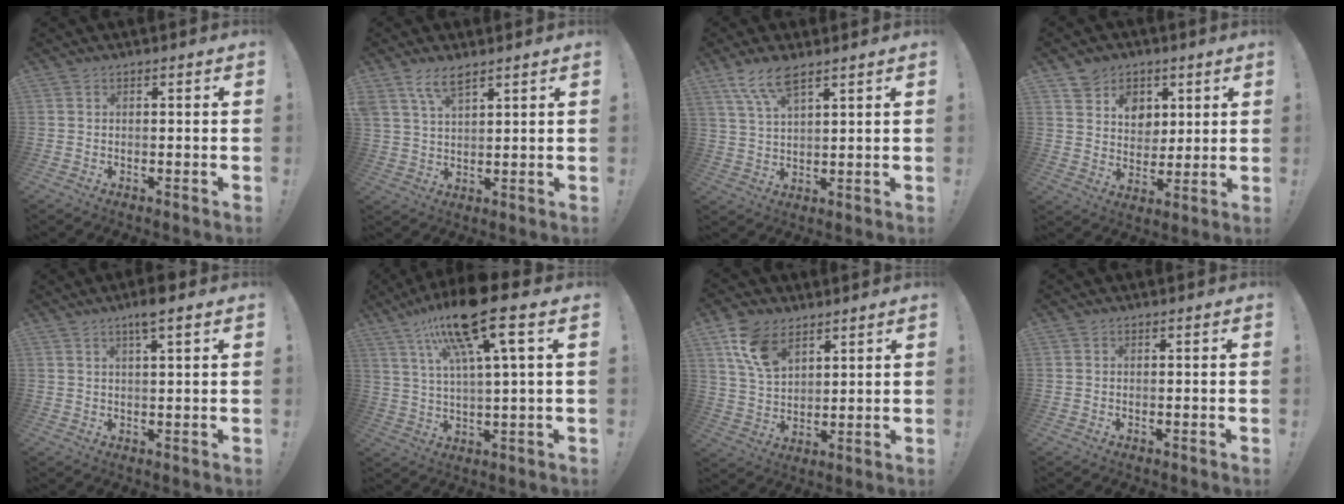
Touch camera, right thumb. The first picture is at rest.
{"total": 6.2, "force": [4.4, 2.2, 3.7], "torque": [-0.074, -0.013, 0.083]}
{"total": 8.2, "force": [5.9, 2.4, 5.3], "torque": [-0.104, -0.020, 0.110]}
{"total": 10.2, "force": [5.6, 8.3, 2.3], "torque": [-0.035, -0.038, 0.112]}
{"total": 5.0, "force": [3.1, 0.3, 3.9], "torque": [-0.057, -0.010, 0.046]}
{"total": 17.6, "force": [9.5, 2.3, 14.6], "torque": [-0.253, -0.040, 0.144]}
{"total": 11.7, "force": [6.9, 6.9, 6.4], "torque": [-0.119, -0.022, 0.137]}
{"total": 0.0}